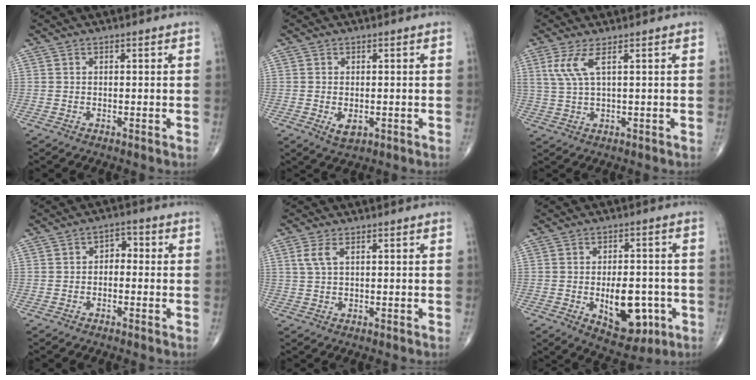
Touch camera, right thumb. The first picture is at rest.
{"total": 2.7, "force": [-0.6, 1.5, 2.1], "torque": [-0.034, -0.005, -0.004]}
{"total": 4.6, "force": [2.0, 0.6, 4.1], "torque": [-0.112, -0.004, 0.050]}
{"total": 2.9, "force": [-0.3, 2.0, 2.0], "torque": [-0.013, 0.017, -0.016]}
{"total": 2.8, "force": [1.1, 1.0, 2.3], "torque": [-0.063, 0.006, 0.029]}
{"total": 11.9, "force": [-3.2, 6.5, 9.5], "torque": [-0.106, 0.007, -0.031]}